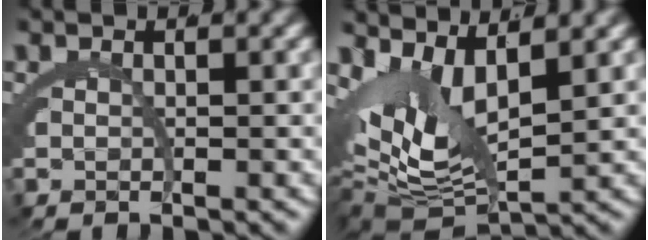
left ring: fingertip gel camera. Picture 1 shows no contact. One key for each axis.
{"total": 7.2, "fx": -0.8, "fy": 4.2, "fz": 5.8, "tx": -0.101, "ty": -0.027, "tz": -0.004}